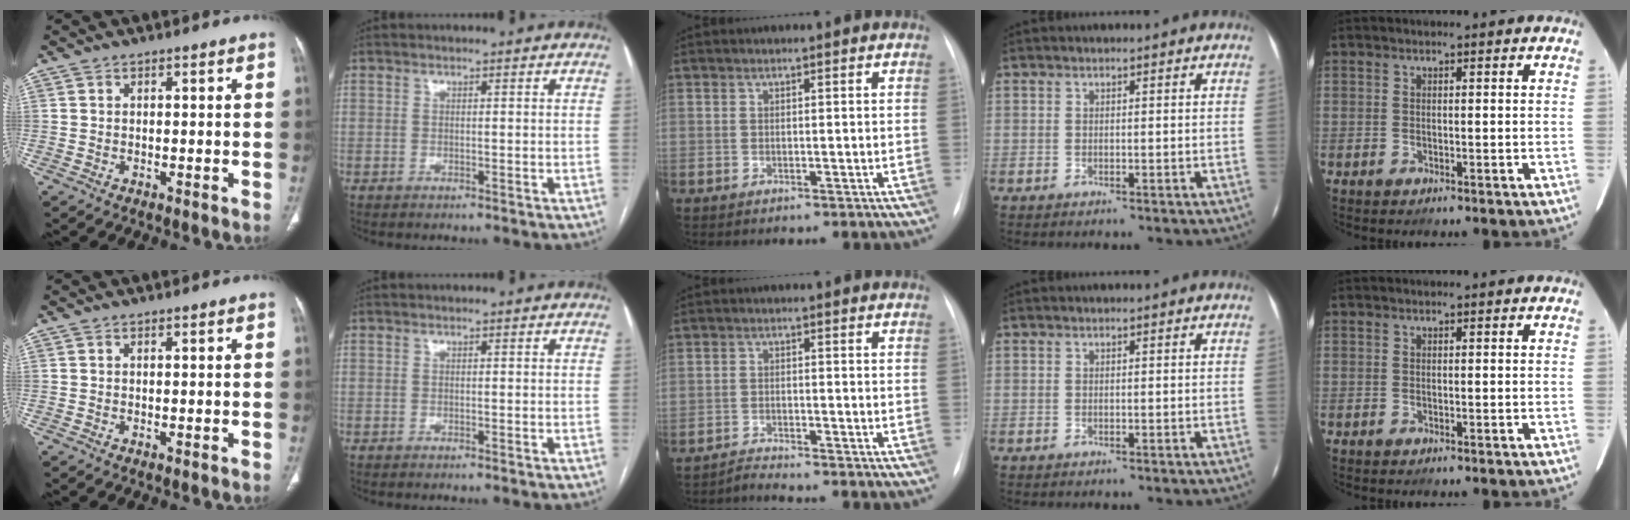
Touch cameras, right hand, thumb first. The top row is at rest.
{"middle": {"total": 2.3, "force": [-2.1, -0.7, -0.5], "torque": [0.009, -0.015, -0.038]}}